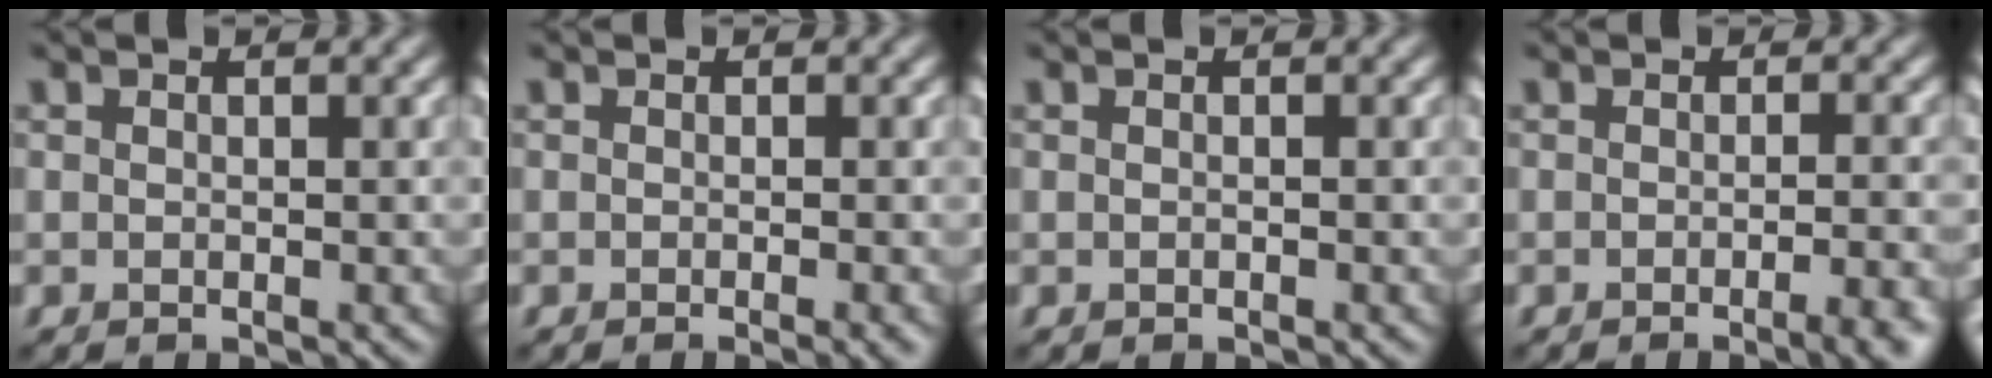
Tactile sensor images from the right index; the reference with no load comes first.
{"total": 1.5, "force": [-0.5, 0.4, 1.4], "torque": [-0.013, -0.005, -0.008]}
{"total": 0.0}
{"total": 4.4, "force": [-2.2, 1.3, 3.6], "torque": [-0.025, 0.005, -0.025]}